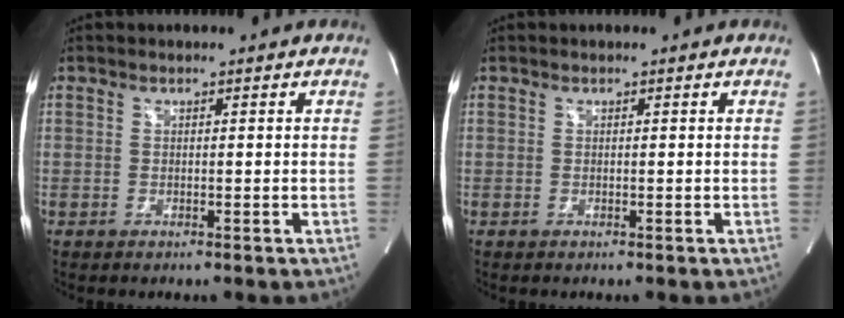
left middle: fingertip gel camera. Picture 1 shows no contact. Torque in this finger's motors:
{"motor_torque": [0.10, 0.14, 0.00, 0.00]}